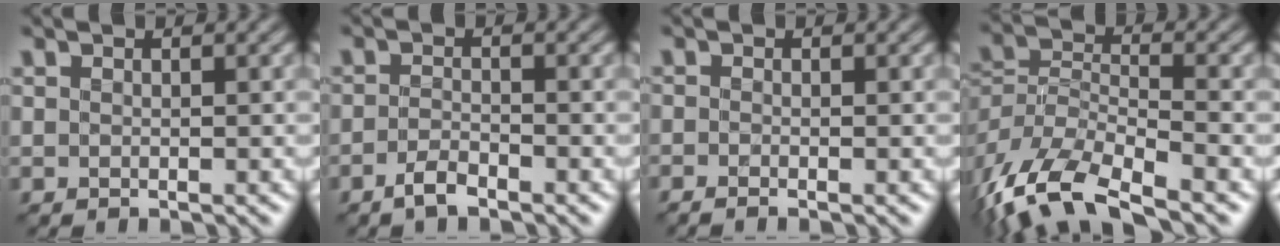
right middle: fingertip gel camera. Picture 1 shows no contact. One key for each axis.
{"total": 1.9, "fx": -1.4, "fy": 0.5, "fz": 1.1, "tx": -0.025, "ty": 0.001, "tz": -0.033}
{"total": 0.8, "fx": -0.7, "fy": -0.1, "fz": 0.4, "tx": -0.007, "ty": -0.009, "tz": -0.016}
{"total": 11.7, "fx": -9.0, "fy": 3.9, "fz": 6.3, "tx": -0.126, "ty": -0.016, "tz": -0.159}